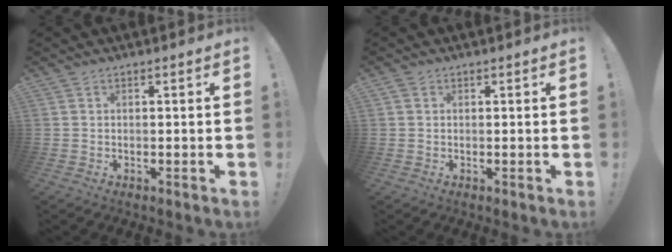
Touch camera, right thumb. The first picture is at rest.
{"total": 0.8, "force": [0.4, 0.7, 0.2], "torque": [-0.008, 0.003, 0.007]}